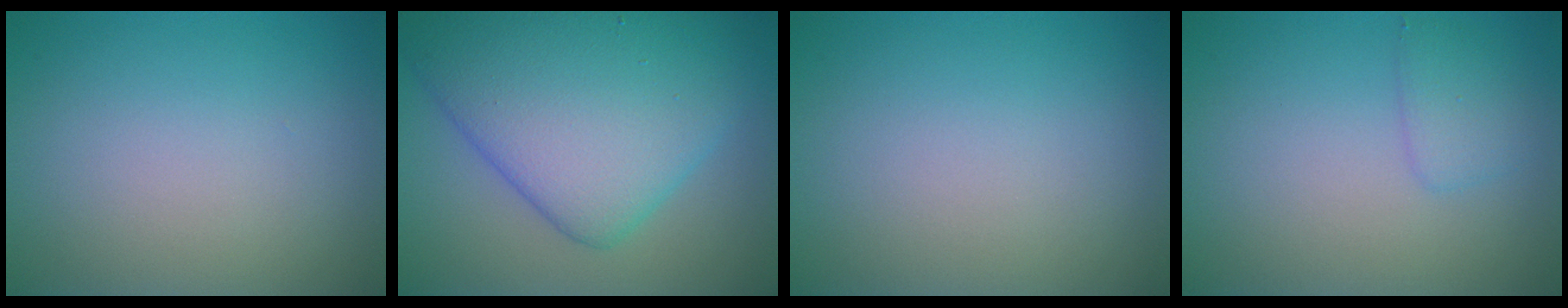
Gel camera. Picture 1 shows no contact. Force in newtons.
{"total": 10.7, "press": 10.7, "slide": 0.2}
{"total": 0.0}
{"total": 1.7, "press": 1.7, "slide": 0.2}